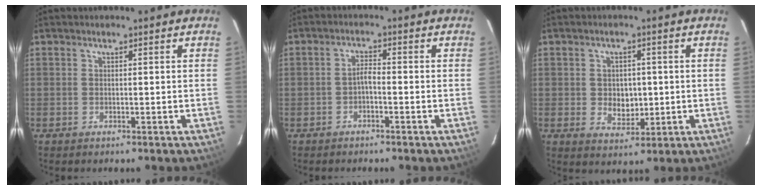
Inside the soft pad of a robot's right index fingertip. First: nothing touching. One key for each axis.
{"total": 1.9, "fx": -1.2, "fy": 0.4, "fz": 1.4, "tx": -0.027, "ty": 0.008, "tz": -0.021}
{"total": 5.2, "fx": -0.2, "fy": 4.0, "fz": 3.2, "tx": -0.055, "ty": -0.001, "tz": 0.005}